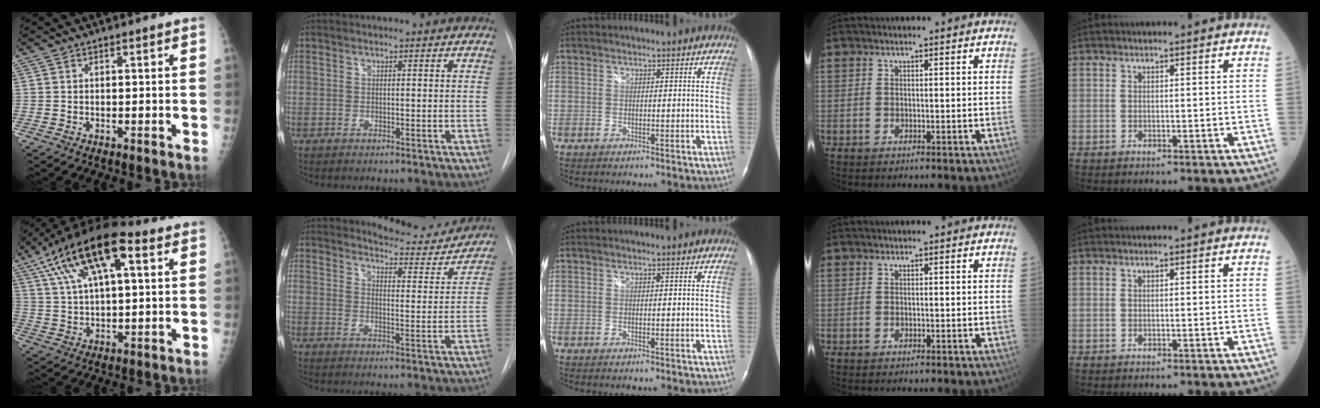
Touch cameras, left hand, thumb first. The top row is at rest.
{"thumb": {"total": 18.3, "force": [8.0, 7.5, 14.6], "torque": [-0.261, 0.011, 0.140]}, "index": {"total": 11.5, "force": [11.2, 2.1, 1.5], "torque": [-0.012, -0.031, 0.135]}}